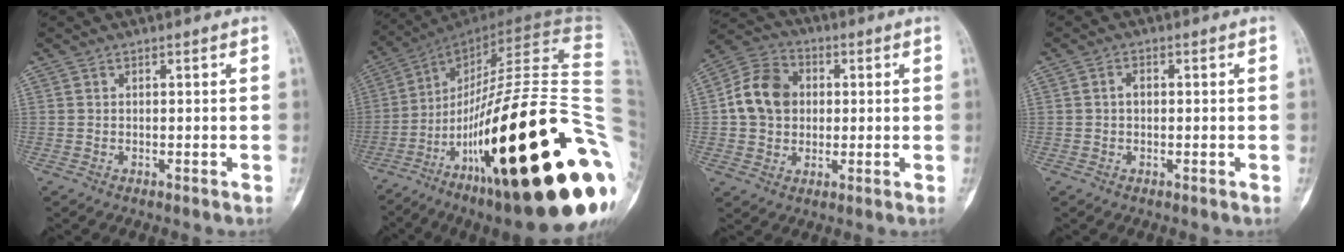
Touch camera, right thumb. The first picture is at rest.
{"total": 46.5, "force": [-14.0, 11.0, 42.9], "torque": [-0.577, 0.057, -0.220]}
{"total": 11.2, "force": [1.0, 9.2, 6.4], "torque": [-0.093, 0.017, 0.009]}
{"total": 1.8, "force": [0.1, 1.2, 1.3], "torque": [-0.025, 0.009, 0.001]}